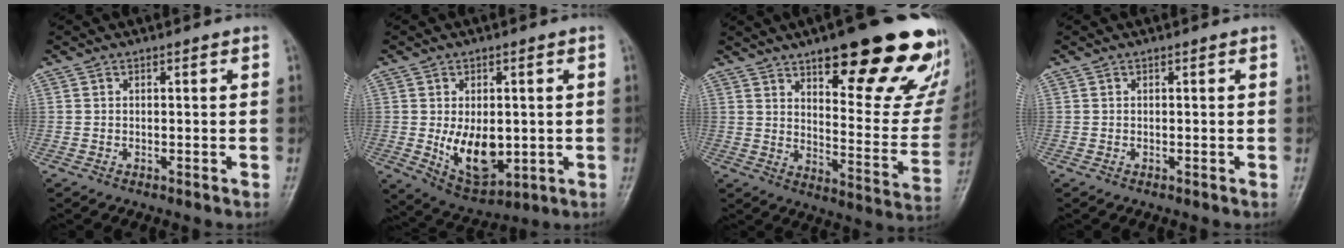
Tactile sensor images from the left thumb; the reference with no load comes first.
{"total": 11.0, "force": [-0.9, 6.9, 8.6], "torque": [-0.110, -0.015, 0.004]}
{"total": 27.0, "force": [16.4, 7.9, 20.0], "torque": [-0.218, -0.077, 0.226]}
{"total": 0.0}